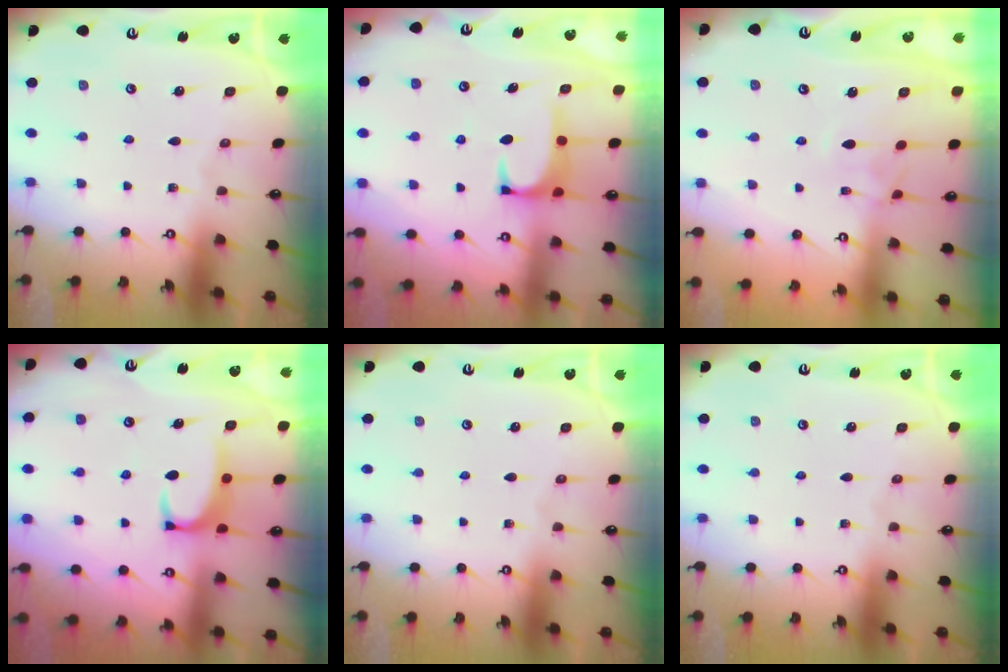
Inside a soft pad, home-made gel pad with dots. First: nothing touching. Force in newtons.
{"total": 1.3, "press": 1.2, "slide": 0.5}
{"total": 1.3, "press": 1.0, "slide": 0.8}
{"total": 3.1, "press": 3.1, "slide": 0.5}
{"total": 0.0}
{"total": 0.0}